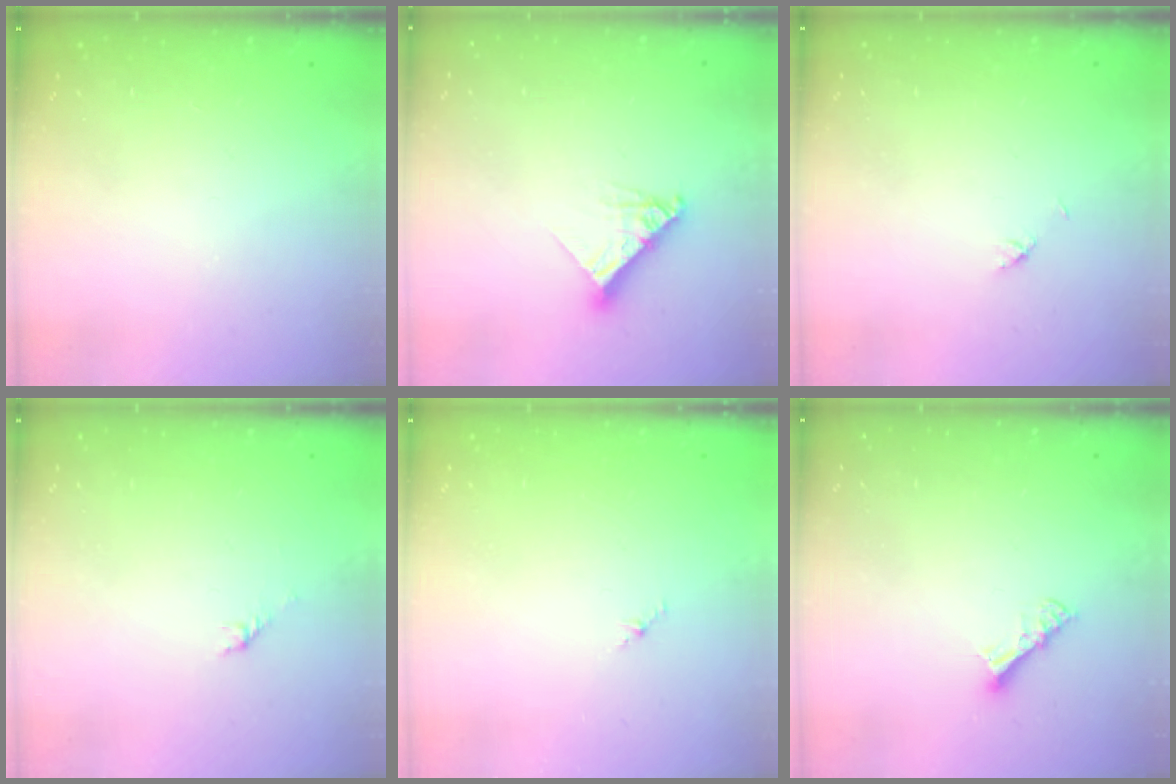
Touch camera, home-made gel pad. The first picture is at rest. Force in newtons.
{"total": 11.7, "press": 11.6, "slide": 1.1}
{"total": 2.1, "press": 2.1, "slide": 0.3}
{"total": 1.5, "press": 1.4, "slide": 0.5}
{"total": 1.2, "press": 1.1, "slide": 0.6}
{"total": 4.9, "press": 4.8, "slide": 0.4}